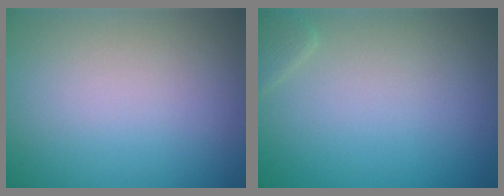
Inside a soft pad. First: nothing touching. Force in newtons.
{"total": 1.0, "press": 1.0, "slide": 0.1}